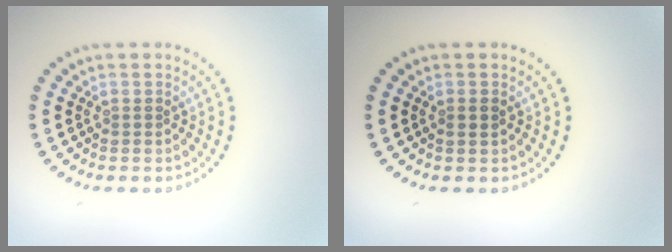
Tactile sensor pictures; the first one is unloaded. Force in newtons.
{"total": 0.8, "press": 0.7, "slide": 0.4}